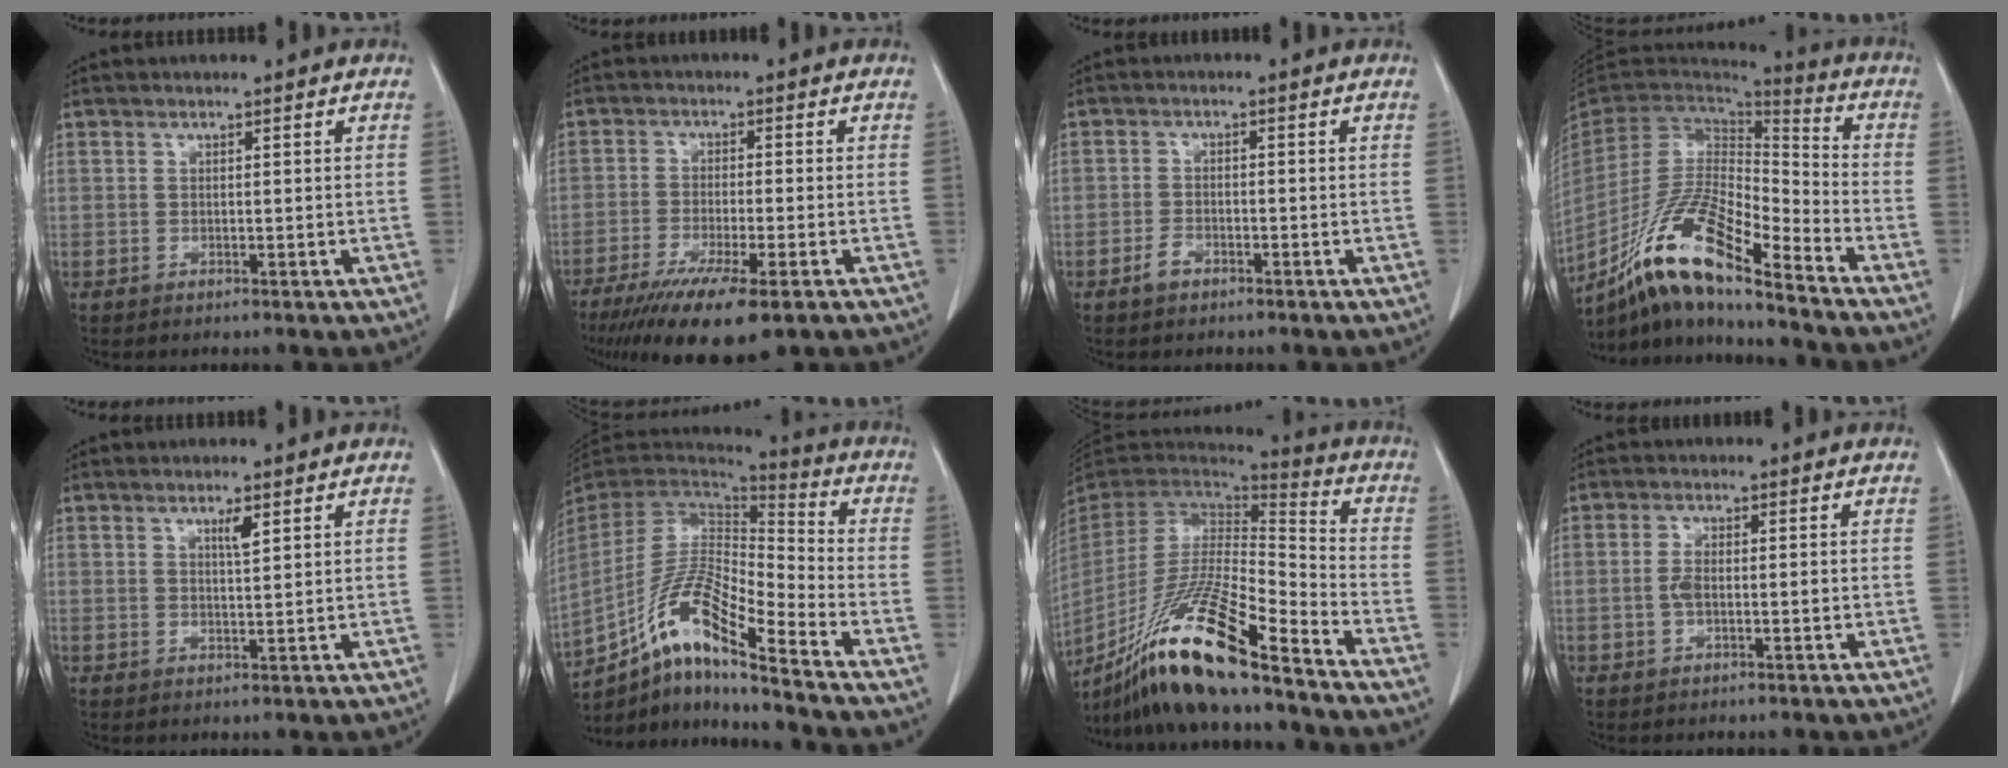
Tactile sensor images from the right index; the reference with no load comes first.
{"total": 12.2, "force": [-8.0, 1.7, 9.1], "torque": [-0.152, -0.031, -0.125]}
{"total": 2.1, "force": [-1.3, 1.2, 1.0], "torque": [-0.020, 0.005, -0.020]}
{"total": 17.1, "force": [-12.4, 2.4, 11.6], "torque": [-0.220, -0.002, -0.225]}
{"total": 2.0, "force": [1.1, 0.2, 1.7], "torque": [-0.032, -0.003, 0.020]}
{"total": 15.3, "force": [-10.0, 1.3, 11.5], "torque": [-0.223, 0.006, -0.178]}
{"total": 20.8, "force": [-15.2, 1.3, 14.2], "torque": [-0.285, -0.037, -0.280]}
{"total": 2.7, "force": [-0.4, 1.0, 2.5], "torque": [-0.055, 0.004, -0.008]}